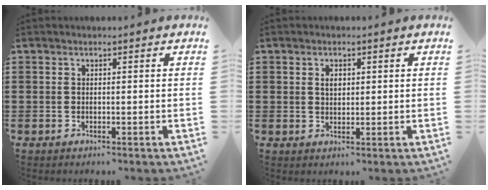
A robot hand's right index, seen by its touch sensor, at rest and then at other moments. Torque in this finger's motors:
{"motor_torque": [0.11, 0.05, 0.06, 0.03]}